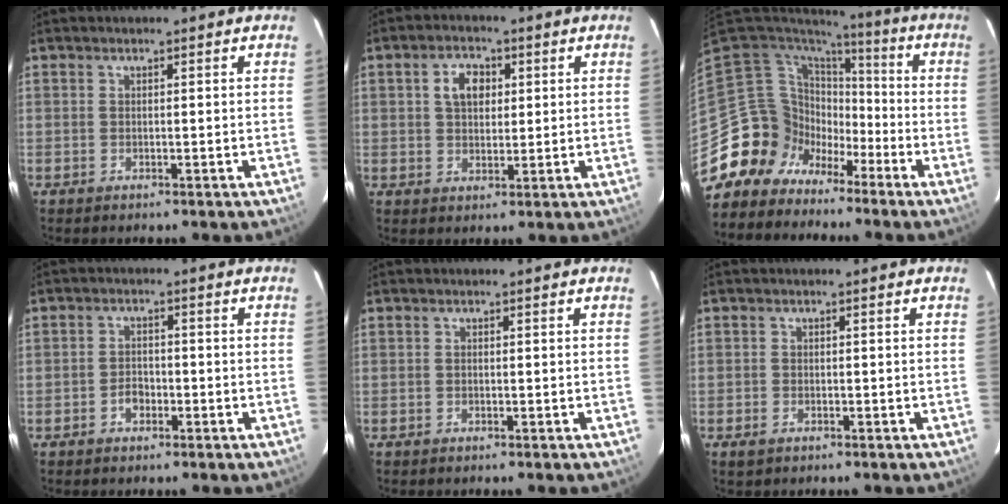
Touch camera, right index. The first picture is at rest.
{"total": 5.4, "force": [1.6, 3.8, 3.4], "torque": [-0.059, 0.015, 0.031]}
{"total": 12.4, "force": [-6.9, 10.2, 1.6], "torque": [-0.059, 0.039, -0.129]}
{"total": 2.7, "force": [-1.5, 1.9, 1.3], "torque": [-0.024, 0.006, -0.025]}
{"total": 0.0}
{"total": 1.8, "force": [-1.1, 1.2, 0.7], "torque": [-0.014, -0.001, -0.020]}